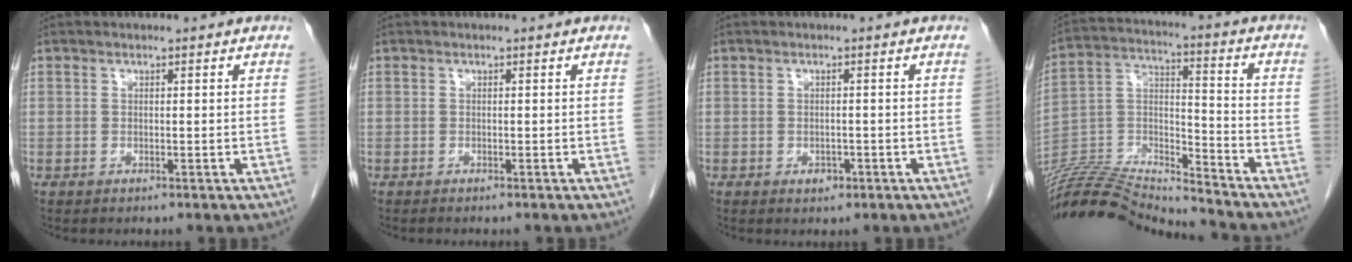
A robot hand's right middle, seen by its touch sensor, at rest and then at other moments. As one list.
[{"total": 0.6, "force": [-0.6, 0.1, 0.3], "torque": [-0.010, -0.002, -0.009]}, {"total": 1.5, "force": [-0.7, 1.1, 0.8], "torque": [-0.009, 0.003, -0.005]}, {"total": 18.6, "force": [-18.2, 0.0, 3.9], "torque": [-0.067, 0.029, -0.319]}]